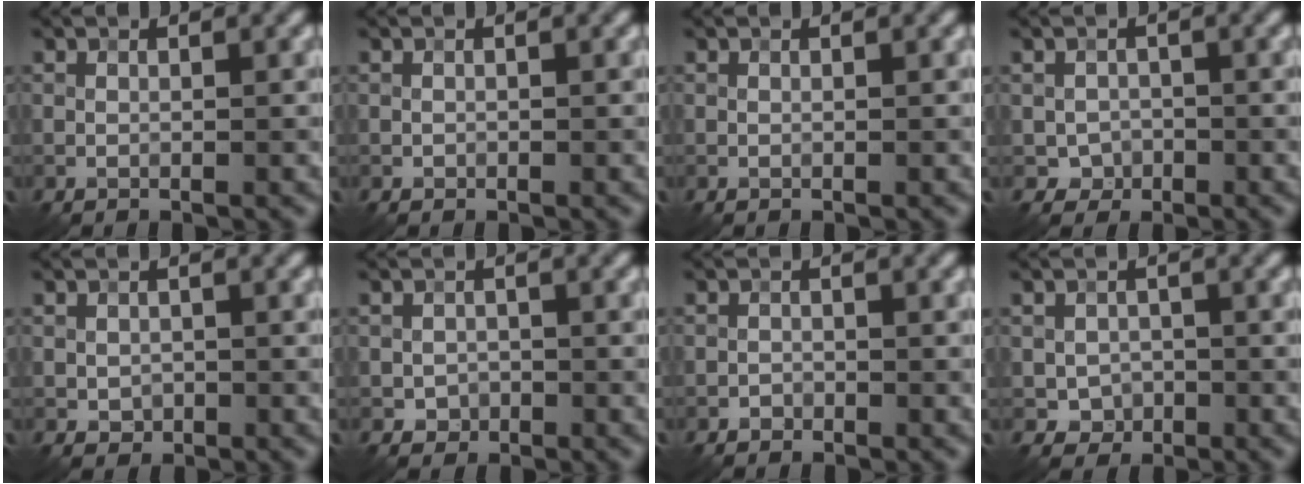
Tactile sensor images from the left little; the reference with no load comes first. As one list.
[{"total": 0.0}, {"total": 0.0}, {"total": 1.6, "force": [-0.5, 1.5, 0.2], "torque": [0.007, -0.001, -0.010]}, {"total": 1.1, "force": [-0.2, 1.0, 0.5], "torque": [-0.007, -0.004, -0.004]}, {"total": 1.3, "force": [-0.5, 1.2, 0.3], "torque": [0.004, -0.001, -0.011]}, {"total": 0.7, "force": [-0.5, 0.5, 0.0], "torque": [0.006, 0.000, -0.008]}, {"total": 2.0, "force": [-0.5, 1.9, 0.6], "torque": [-0.004, -0.004, -0.011]}]